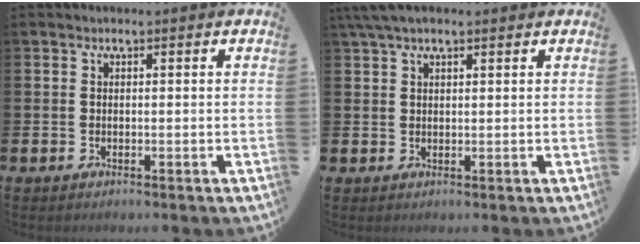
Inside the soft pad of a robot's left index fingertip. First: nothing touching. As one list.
[{"total": 3.4, "force": [2.5, 1.1, 2.1], "torque": [-0.046, 0.005, 0.045]}]